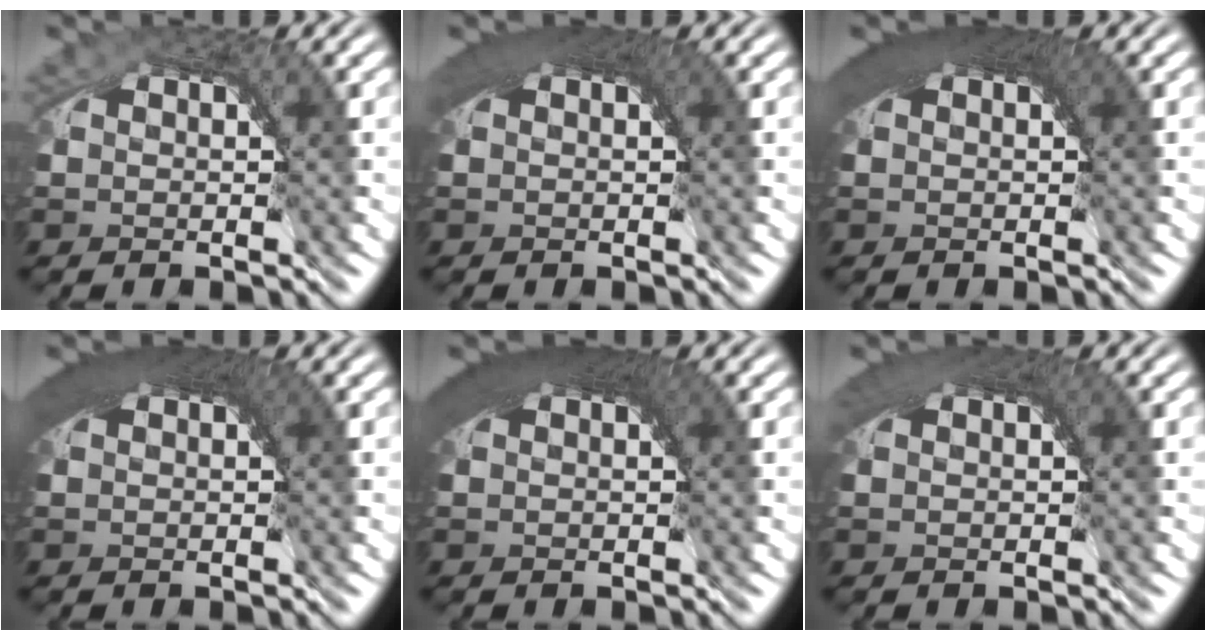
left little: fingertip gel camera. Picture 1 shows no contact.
{"total": 3.9, "force": [1.2, 1.3, 3.5], "torque": [-0.041, 0.008, 0.015]}
{"total": 5.0, "force": [1.6, 1.7, 4.4], "torque": [-0.052, 0.013, 0.019]}
{"total": 5.2, "force": [1.6, 1.9, 4.6], "torque": [-0.056, 0.013, 0.018]}
{"total": 5.9, "force": [1.9, 2.1, 5.2], "torque": [-0.061, 0.016, 0.021]}
{"total": 3.1, "force": [1.0, 1.0, 2.8], "torque": [-0.032, 0.004, 0.013]}